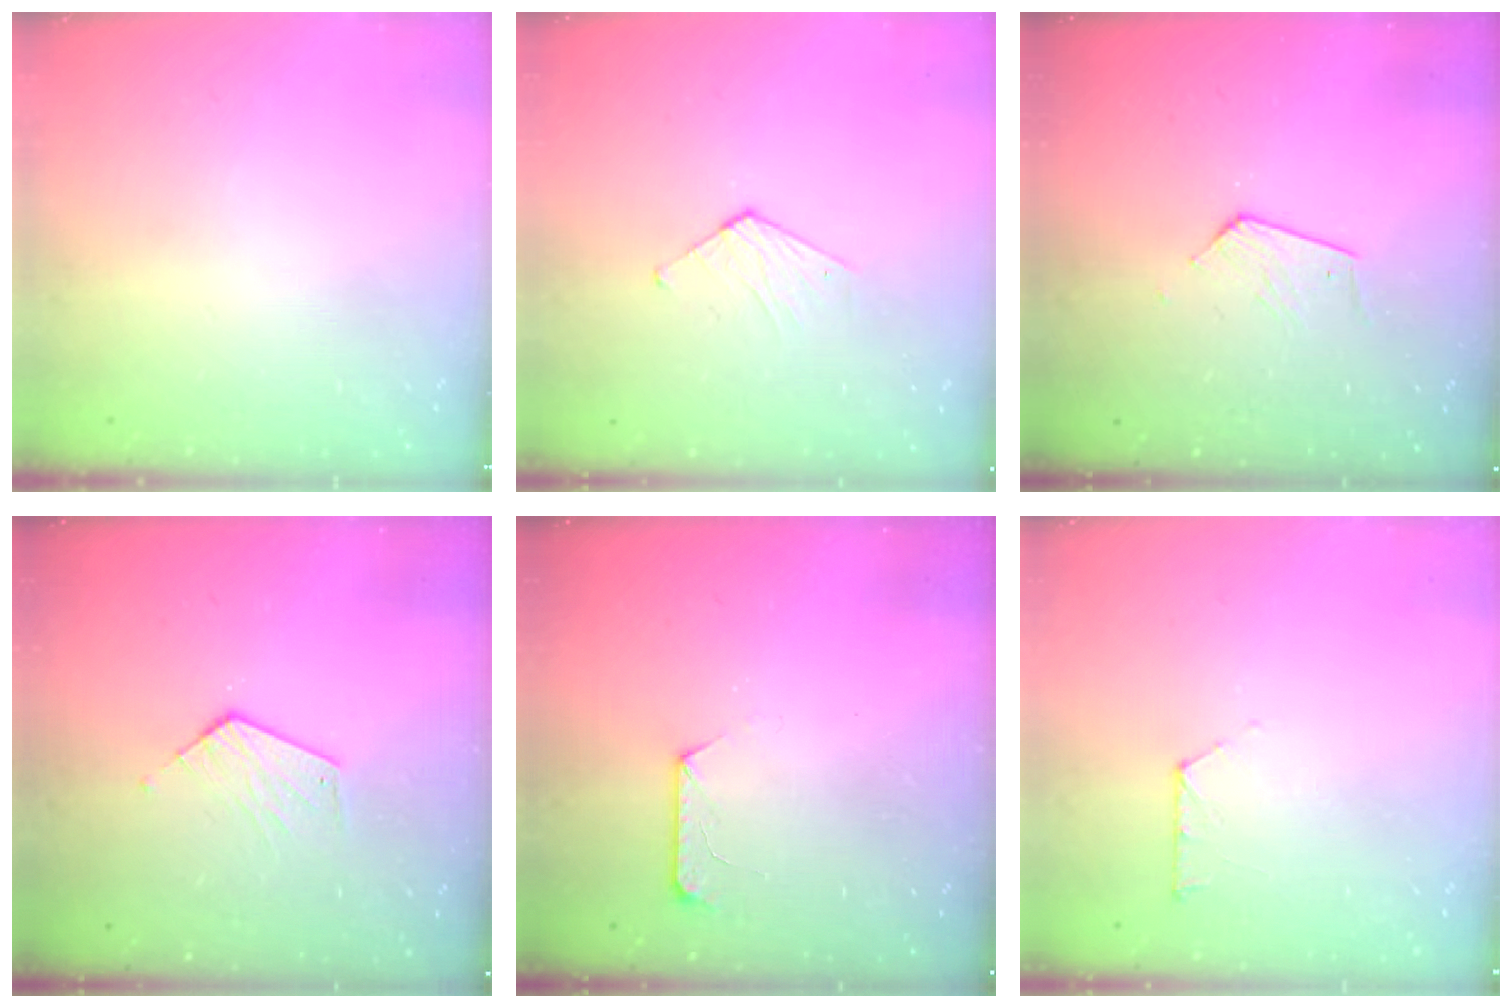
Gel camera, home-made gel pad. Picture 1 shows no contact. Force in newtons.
{"total": 4.4, "press": 4.4, "slide": 0.4}
{"total": 4.4, "press": 4.4, "slide": 0.4}
{"total": 6.4, "press": 6.4, "slide": 0.5}
{"total": 7.3, "press": 7.3, "slide": 0.7}
{"total": 4.4, "press": 4.4, "slide": 0.5}